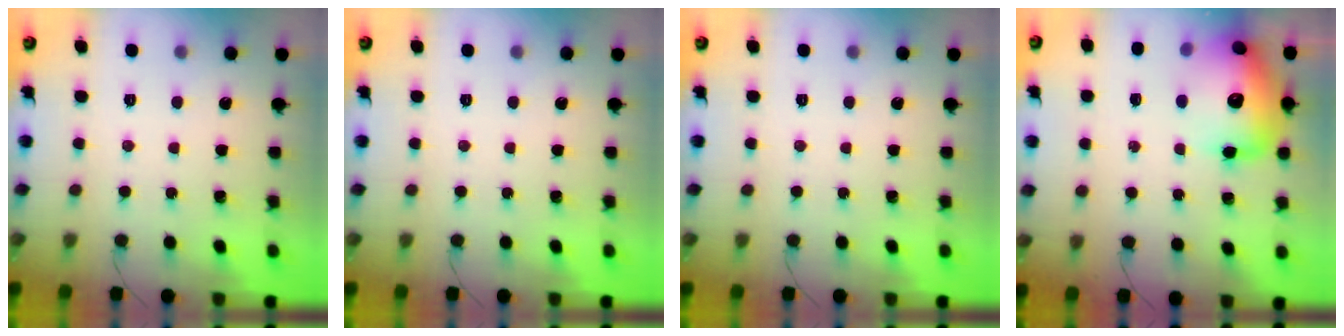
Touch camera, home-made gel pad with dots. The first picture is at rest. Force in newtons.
{"total": 0.0}
{"total": 0.0}
{"total": 22.0, "press": 21.8, "slide": 3.3}